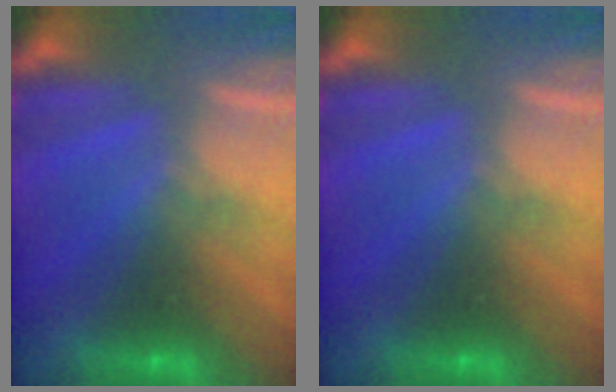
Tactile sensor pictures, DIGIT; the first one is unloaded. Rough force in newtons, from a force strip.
{"total": 0.0}